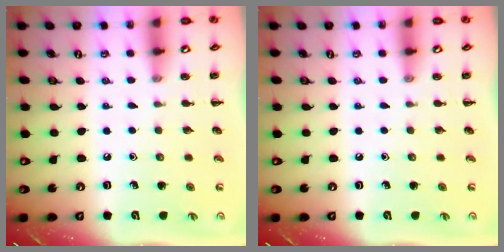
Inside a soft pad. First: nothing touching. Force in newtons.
{"total": 0.0}